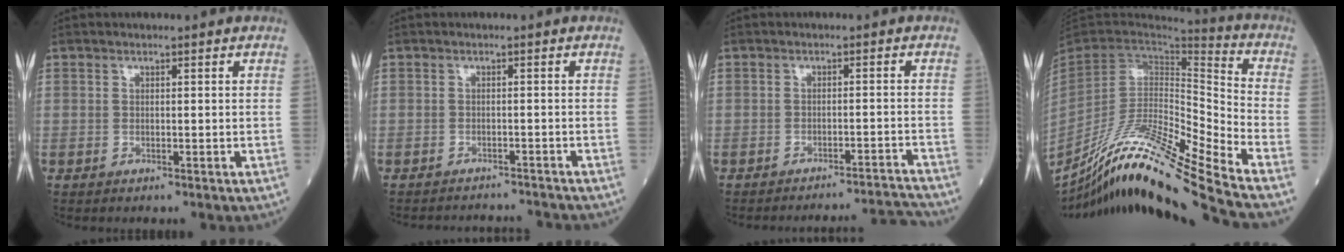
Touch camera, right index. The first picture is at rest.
{"total": 6.2, "force": [-6.1, 1.2, -0.1], "torque": [0.007, 0.010, -0.077]}
{"total": 8.4, "force": [-8.0, -2.6, -0.3], "torque": [0.016, -0.002, -0.109]}
{"total": 23.3, "force": [-19.3, -1.9, 13.0], "torque": [-0.231, -0.037, -0.345]}